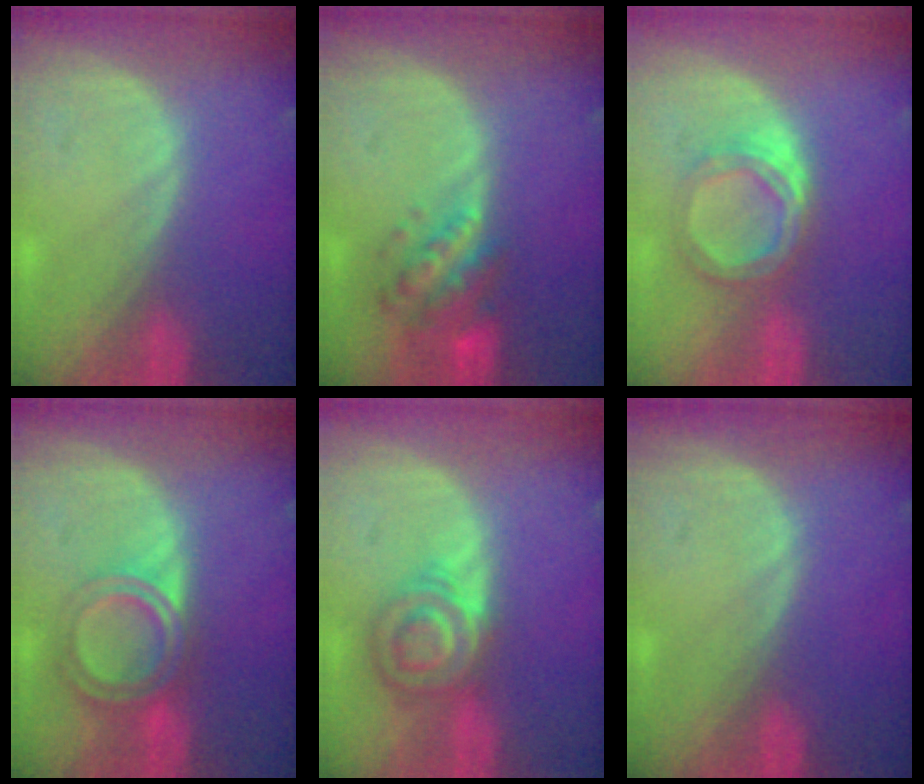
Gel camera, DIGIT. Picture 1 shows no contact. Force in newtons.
{"total": 6.1, "press": 5.9, "slide": 1.7}
{"total": 5.3, "press": 4.9, "slide": 2.0}
{"total": 6.4, "press": 5.4, "slide": 3.5}
{"total": 6.0, "press": 6.0, "slide": 0.9}
{"total": 0.0}